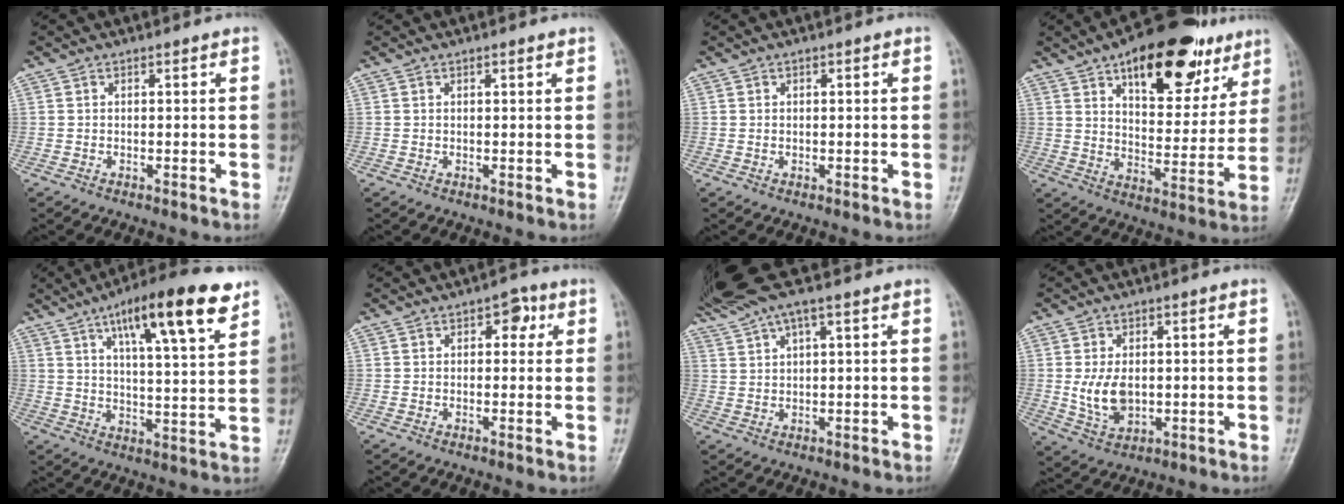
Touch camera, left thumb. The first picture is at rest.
{"total": 0.7, "force": [0.4, 0.1, 0.5], "torque": [-0.007, 0.000, 0.005]}
{"total": 0.0}
{"total": 22.3, "force": [12.7, 10.6, 14.9], "torque": [-0.164, -0.037, 0.192]}
{"total": 17.3, "force": [9.7, 4.1, 13.8], "torque": [-0.195, -0.030, 0.150]}
{"total": 3.6, "force": [1.3, 2.2, 2.6], "torque": [-0.010, 0.003, 0.009]}
{"total": 9.2, "force": [6.1, 1.8, 6.6], "torque": [-0.142, 0.025, 0.120]}
{"total": 6.9, "force": [0.0, 4.6, 5.2], "torque": [-0.089, -0.008, 0.010]}